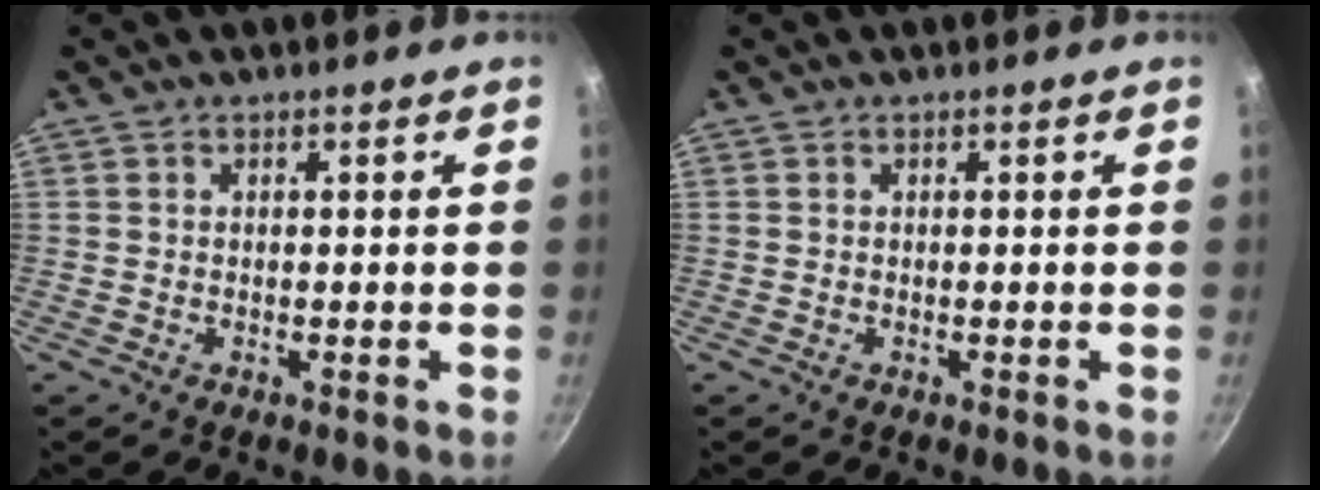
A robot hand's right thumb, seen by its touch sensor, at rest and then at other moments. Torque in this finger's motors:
{"motor_torque": [-0.11, 0.11, 0.08, 0.34, 0.03]}